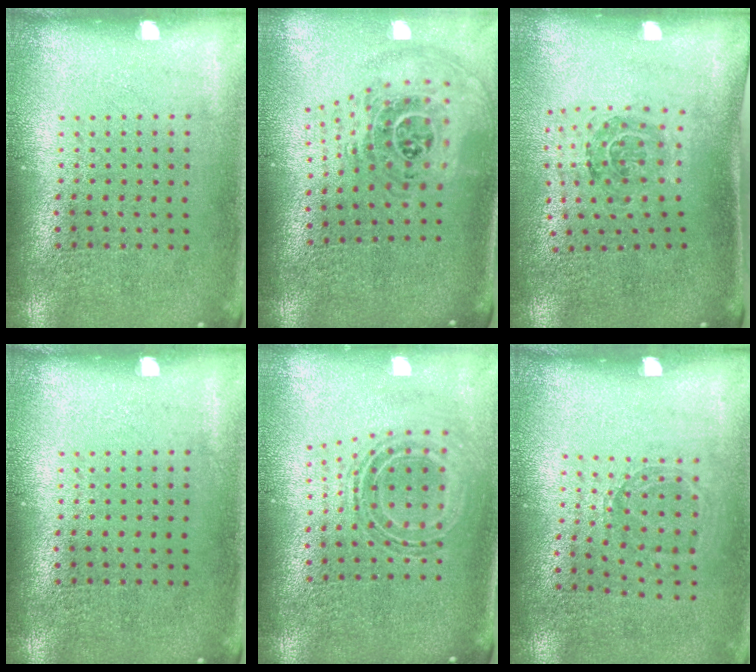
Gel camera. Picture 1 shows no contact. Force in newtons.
{"total": 1.7, "press": 1.4, "slide": 0.9}
{"total": 1.3, "press": 1.1, "slide": 0.7}
{"total": 0.0}
{"total": 0.7, "press": 0.7, "slide": 0.2}
{"total": 1.1, "press": 0.9, "slide": 0.6}